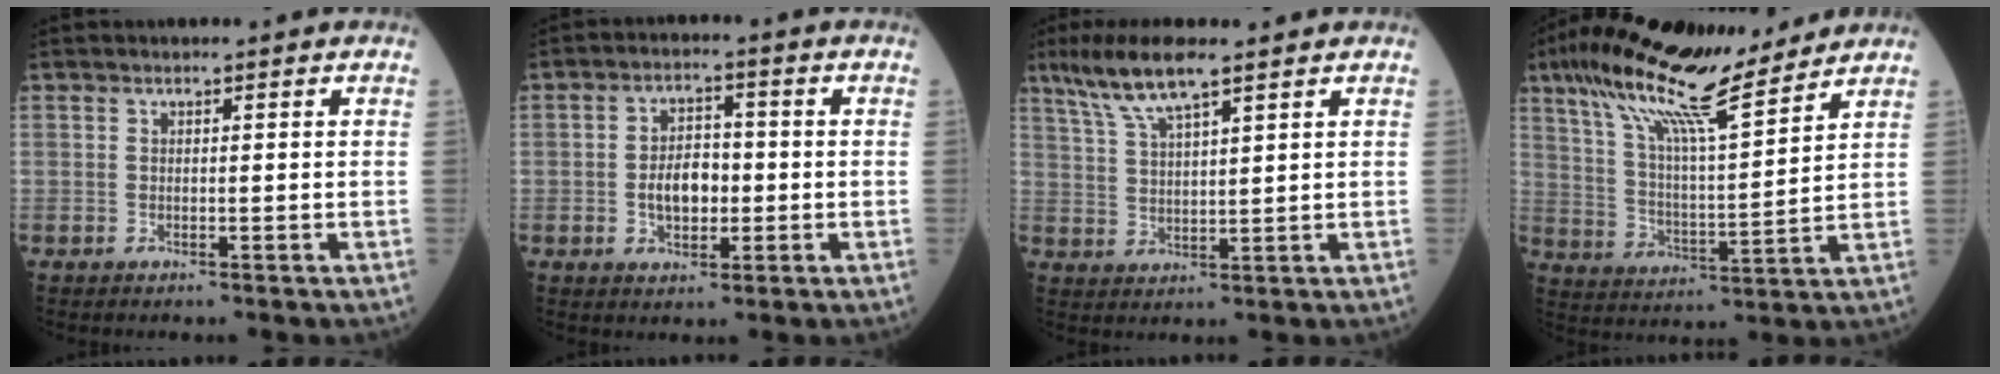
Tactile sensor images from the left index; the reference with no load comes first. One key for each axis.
{"total": 5.6, "fx": -0.8, "fy": 3.2, "fz": 4.4, "tx": -0.086, "ty": 0.010, "tz": -0.014}
{"total": 10.3, "fx": 7.1, "fy": 0.1, "fz": 7.5, "tx": -0.156, "ty": 0.008, "tz": 0.139}
{"total": 16.7, "fx": 12.8, "fy": 2.0, "fz": 10.6, "tx": -0.193, "ty": 0.020, "tz": 0.224}